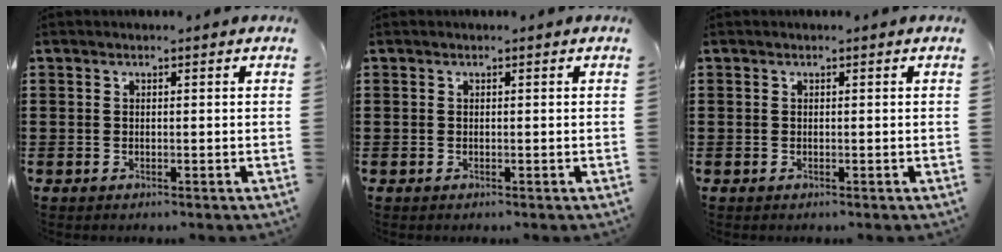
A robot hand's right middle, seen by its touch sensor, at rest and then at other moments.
{"total": 0.0}
{"total": 0.0}